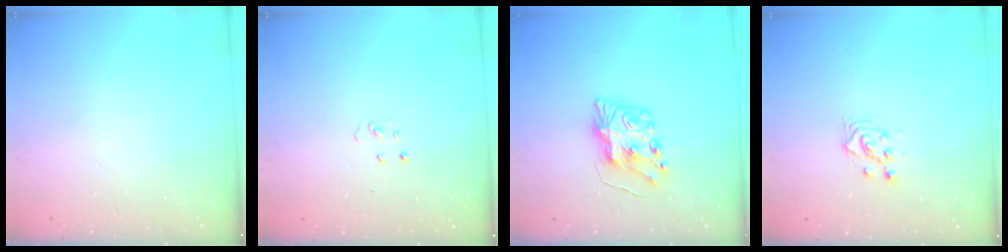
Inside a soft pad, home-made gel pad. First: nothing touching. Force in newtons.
{"total": 3.6, "press": 3.6, "slide": 0.3}
{"total": 8.5, "press": 8.5, "slide": 0.4}
{"total": 2.8, "press": 2.8, "slide": 0.1}